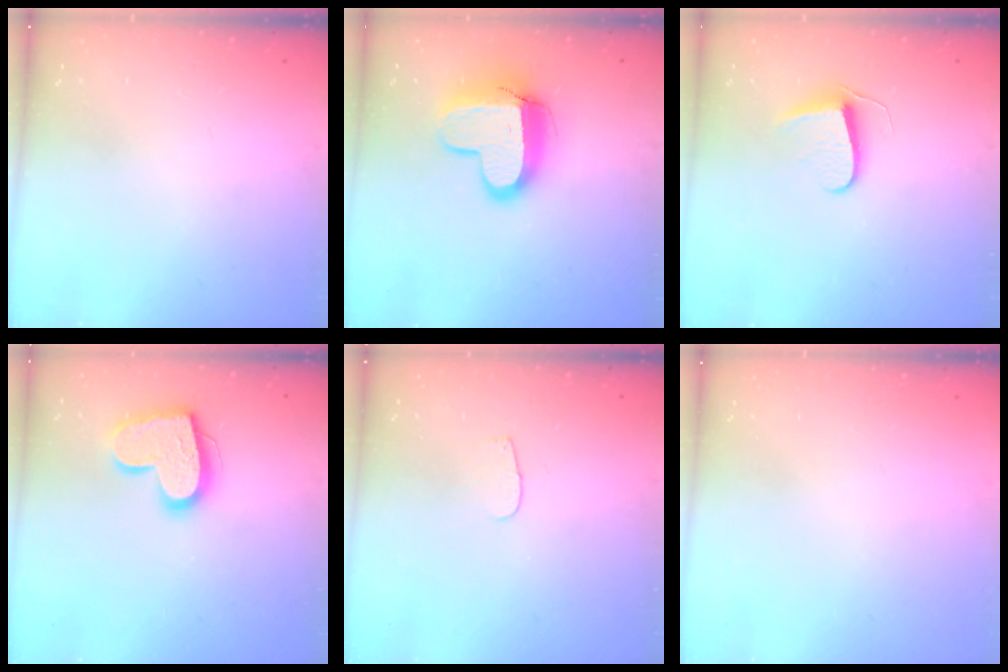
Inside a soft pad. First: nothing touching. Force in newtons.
{"total": 12.7, "press": 12.7, "slide": 1.4}
{"total": 7.3, "press": 7.2, "slide": 0.6}
{"total": 16.9, "press": 16.9, "slide": 1.3}
{"total": 3.3, "press": 3.3, "slide": 0.3}
{"total": 0.0}